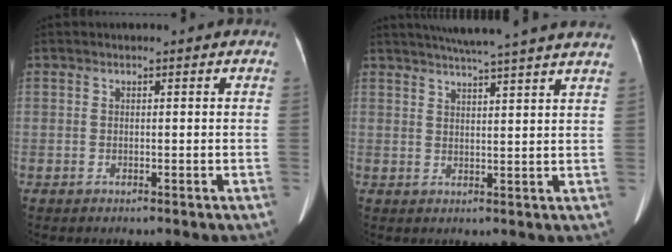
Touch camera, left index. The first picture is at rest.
{"total": 15.8, "force": [13.8, -1.0, 7.6], "torque": [-0.127, 0.005, 0.174]}